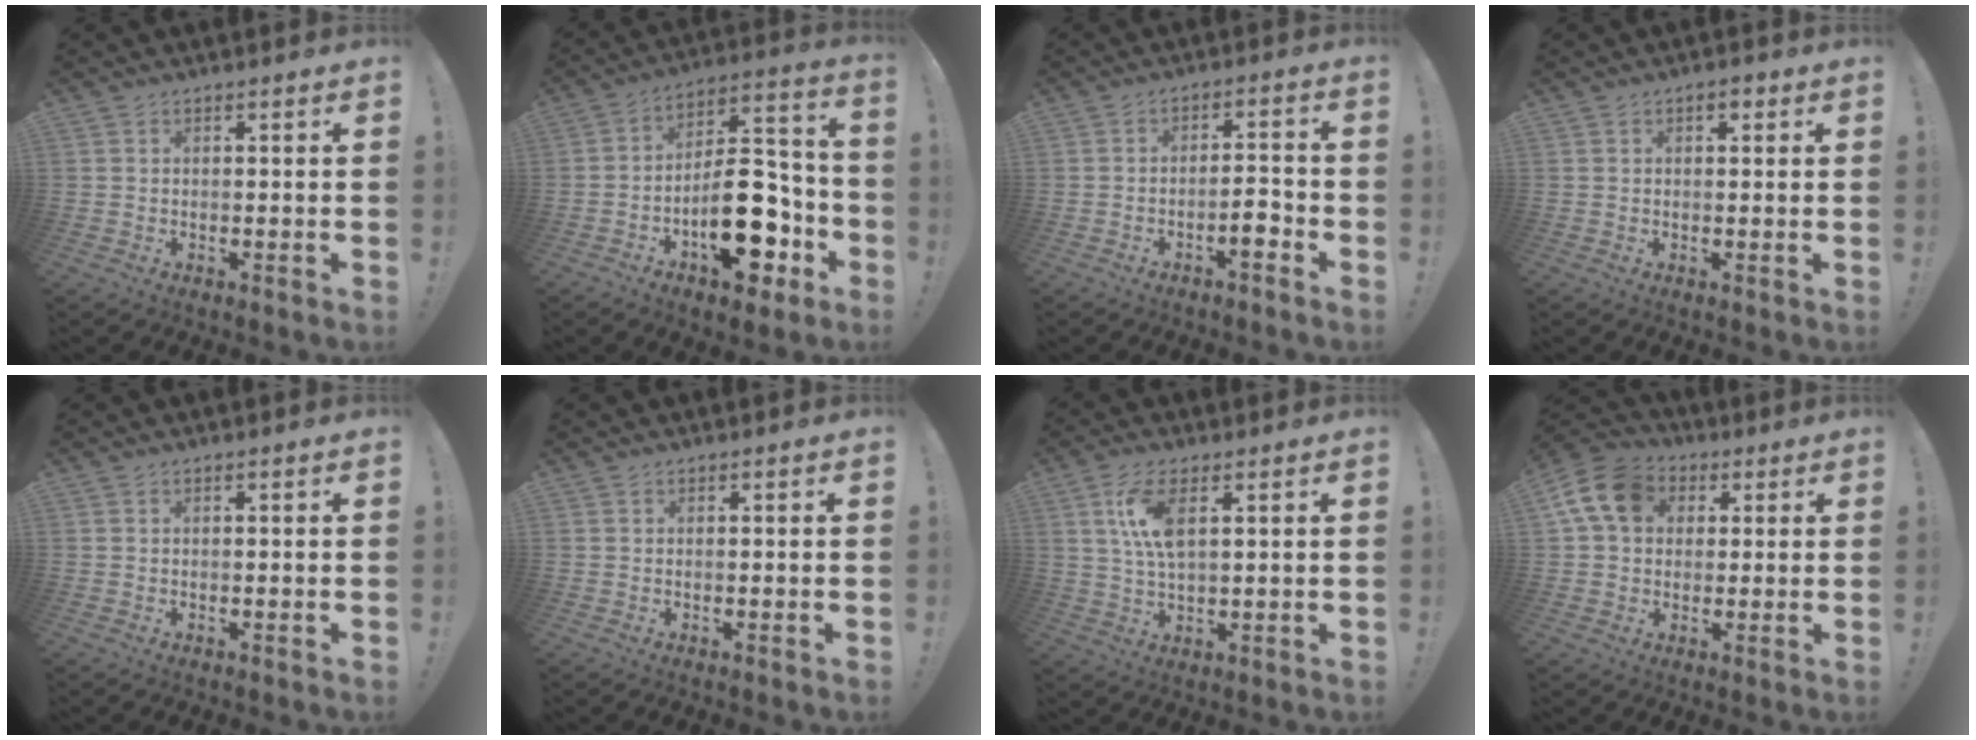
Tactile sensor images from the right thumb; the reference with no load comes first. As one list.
[{"total": 20.5, "force": [-8.5, 10.5, 15.5], "torque": [-0.224, 0.069, -0.121]}, {"total": 5.8, "force": [-3.5, 1.5, 4.4], "torque": [-0.064, 0.016, -0.059]}, {"total": 2.0, "force": [0.8, 1.1, 1.5], "torque": [-0.016, 0.001, 0.009]}, {"total": 0.0}, {"total": 0.0}, {"total": 9.3, "force": [3.0, 3.6, 8.1], "torque": [-0.161, -0.005, 0.053]}, {"total": 13.5, "force": [3.9, 10.2, 7.8], "torque": [-0.138, 0.000, 0.079]}]